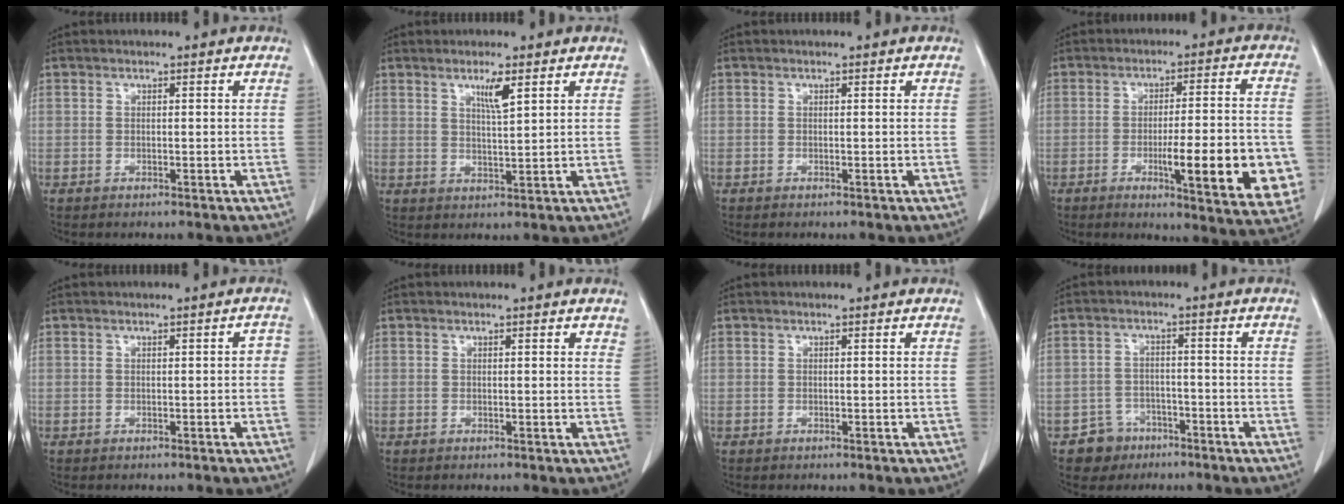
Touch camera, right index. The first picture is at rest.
{"total": 3.6, "force": [2.0, 0.1, 3.0], "torque": [-0.055, -0.005, 0.037]}
{"total": 0.0}
{"total": 15.5, "force": [-4.4, 2.2, 14.7], "torque": [-0.155, -0.001, -0.048]}
{"total": 1.2, "force": [-0.2, 0.5, 1.1], "torque": [-0.006, 0.005, -0.002]}
{"total": 1.1, "force": [0.8, 0.3, 0.6], "torque": [-0.007, 0.001, 0.004]}
{"total": 0.0}
{"total": 5.2, "force": [-3.2, 4.1, 0.1], "torque": [0.008, 0.015, -0.046]}